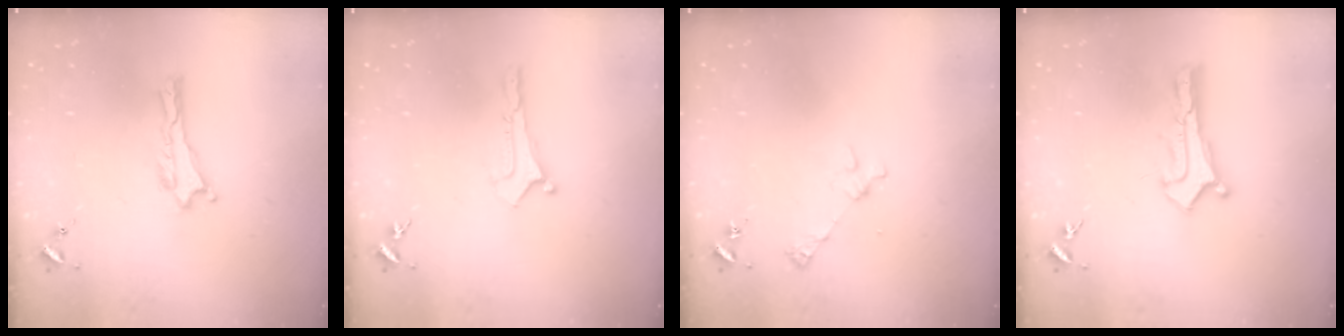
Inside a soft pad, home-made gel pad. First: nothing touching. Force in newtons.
{"total": 0.0}
{"total": 3.3, "press": 3.3, "slide": 0.2}
{"total": 0.8, "press": 0.8, "slide": 0.0}